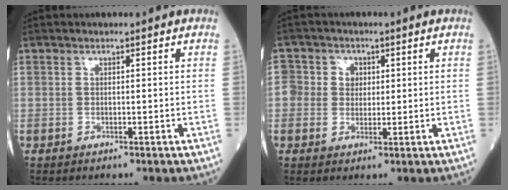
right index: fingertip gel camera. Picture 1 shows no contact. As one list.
[{"total": 4.5, "force": [0.6, 4.3, 1.3], "torque": [-0.010, 0.014, 0.010]}]